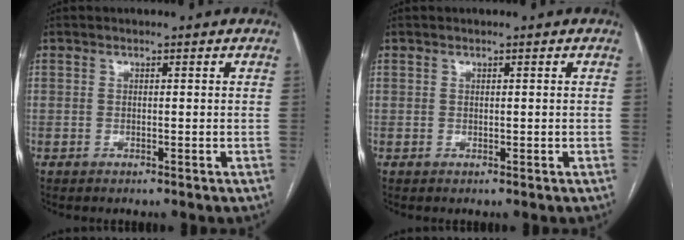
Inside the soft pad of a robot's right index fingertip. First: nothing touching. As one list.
[{"total": 0.0}]